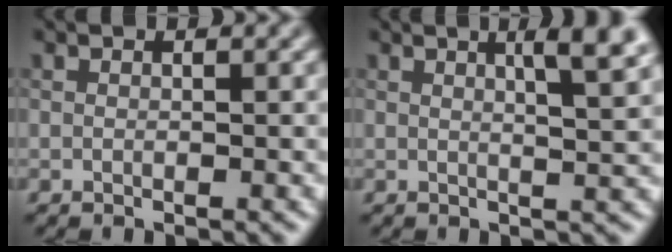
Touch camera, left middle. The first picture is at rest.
{"total": 4.7, "force": [2.0, 1.1, 4.1], "torque": [-0.043, 0.013, 0.018]}